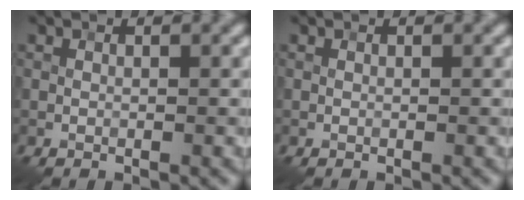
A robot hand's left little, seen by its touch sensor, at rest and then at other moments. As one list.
[{"total": 0.0}]